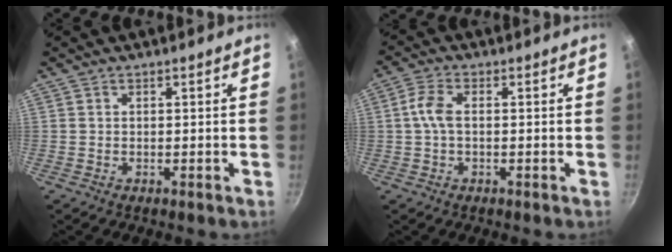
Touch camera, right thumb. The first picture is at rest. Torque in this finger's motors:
{"motor_torque": [-0.26, 0.16, 0.48, -0.78, 0.16]}